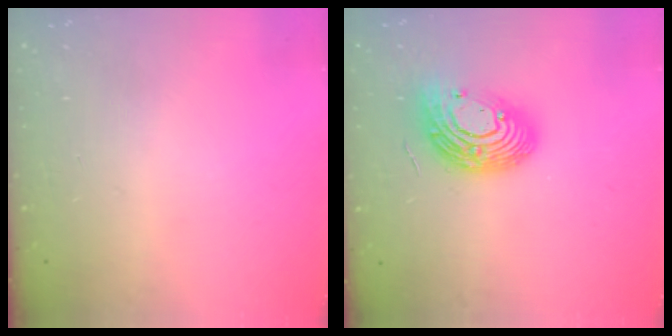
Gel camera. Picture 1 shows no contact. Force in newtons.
{"total": 14.7, "press": 14.7, "slide": 1.0}